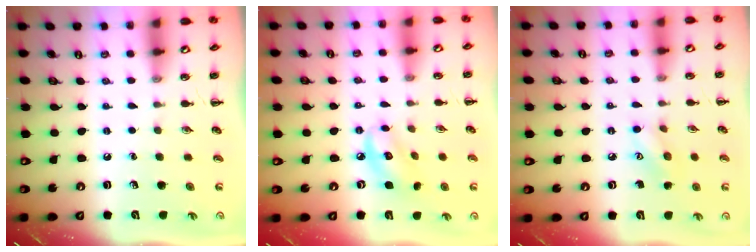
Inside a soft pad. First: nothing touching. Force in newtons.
{"total": 7.5, "press": 7.5, "slide": 0.3}
{"total": 6.5, "press": 6.4, "slide": 1.2}